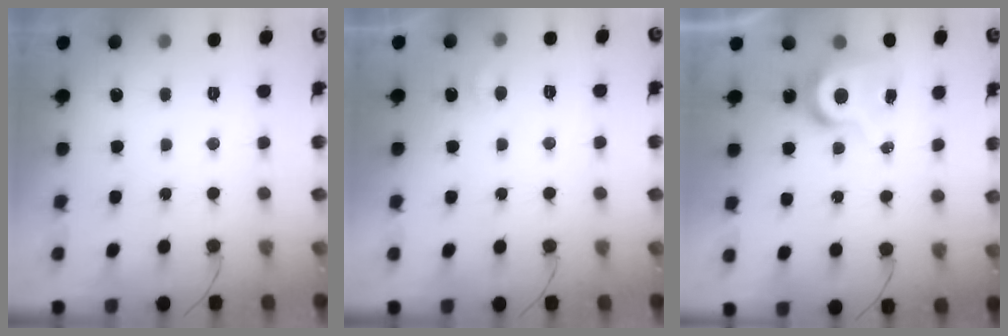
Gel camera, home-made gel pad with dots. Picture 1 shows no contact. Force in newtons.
{"total": 4.4, "press": 4.4, "slide": 0.5}
{"total": 8.1, "press": 8.1, "slide": 0.6}